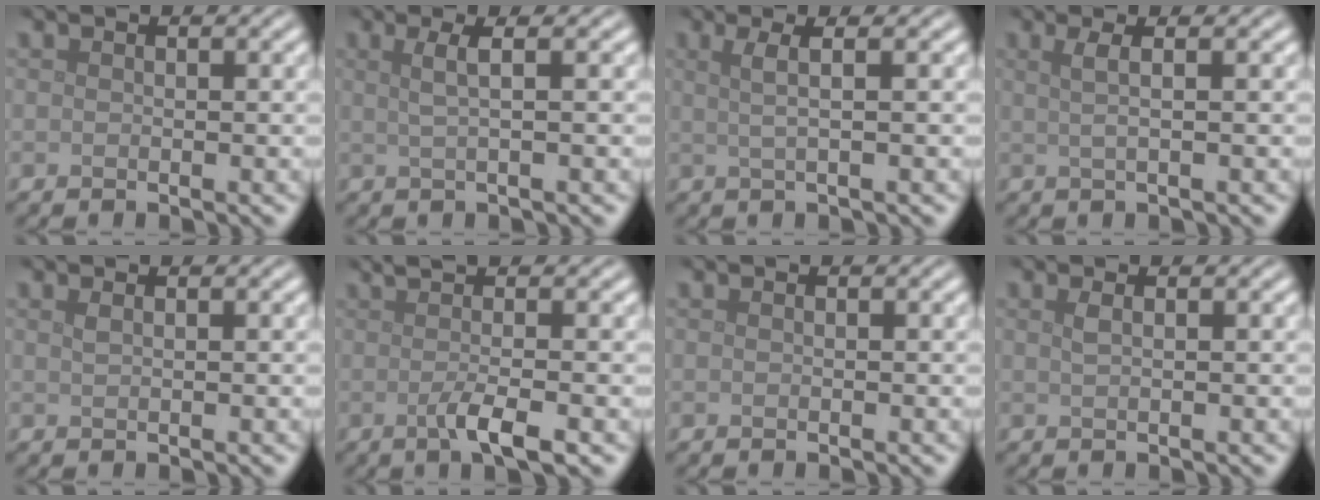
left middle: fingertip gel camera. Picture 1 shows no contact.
{"total": 2.4, "force": [0.6, 0.7, 2.3], "torque": [-0.038, 0.004, 0.005]}
{"total": 2.8, "force": [0.9, 0.8, 2.5], "torque": [-0.041, 0.003, 0.001]}
{"total": 2.5, "force": [0.9, 0.8, 2.2], "torque": [-0.033, 0.000, -0.001]}
{"total": 0.8, "force": [0.4, 0.3, 0.6], "torque": [-0.006, 0.003, 0.006]}
{"total": 4.7, "force": [-0.1, 1.2, 4.6], "torque": [-0.063, 0.004, -0.005]}
{"total": 0.0}
{"total": 1.1, "force": [0.4, 0.5, 1.0], "torque": [-0.012, 0.004, 0.005]}